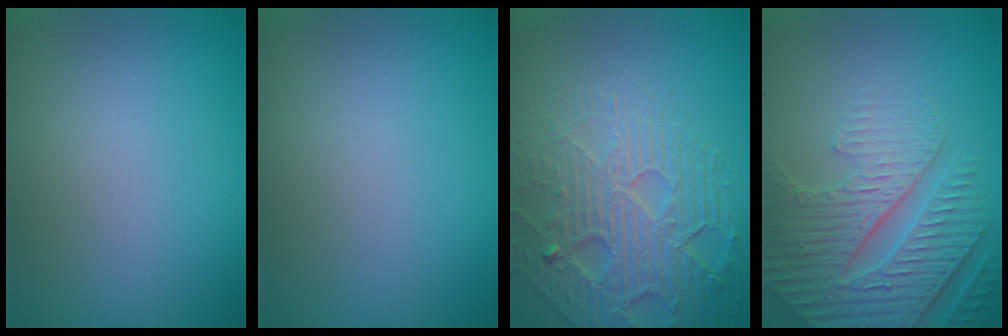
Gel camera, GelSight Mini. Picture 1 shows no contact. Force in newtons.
{"total": 0.0}
{"total": 7.8, "press": 5.5, "slide": 5.6}
{"total": 7.3, "press": 5.5, "slide": 4.7}